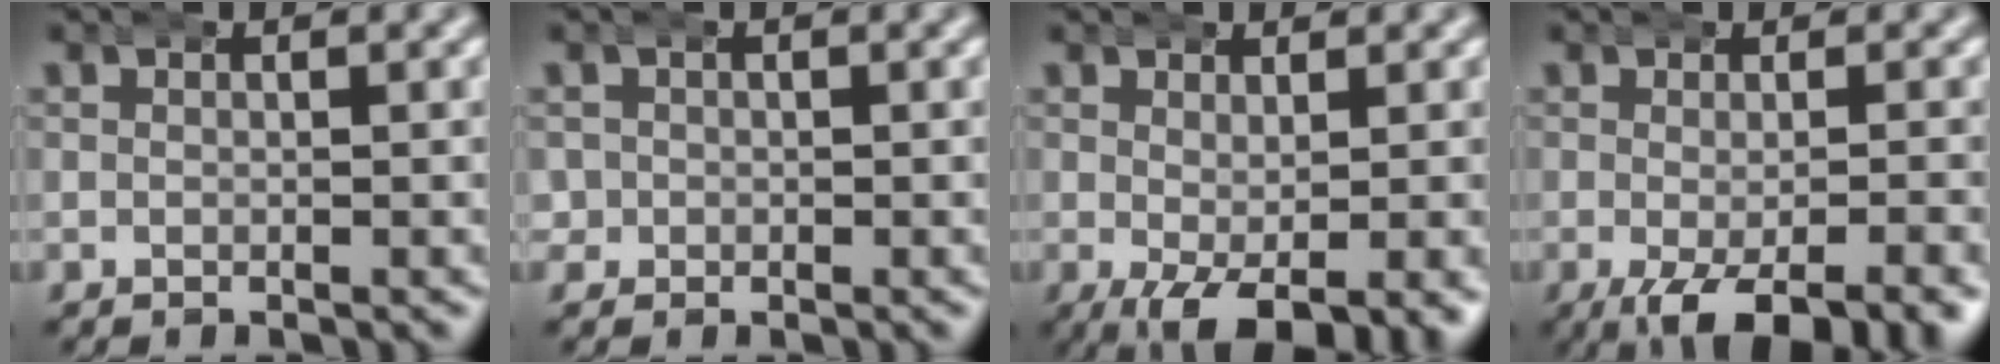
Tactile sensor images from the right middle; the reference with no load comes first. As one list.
[{"total": 1.6, "force": [-0.4, 1.6, -0.2], "torque": [0.008, -0.003, -0.010]}, {"total": 7.0, "force": [-2.4, 3.2, 5.8], "torque": [-0.089, -0.033, -0.015]}, {"total": 7.4, "force": [-4.1, 2.9, 5.4], "torque": [-0.089, -0.024, -0.050]}]